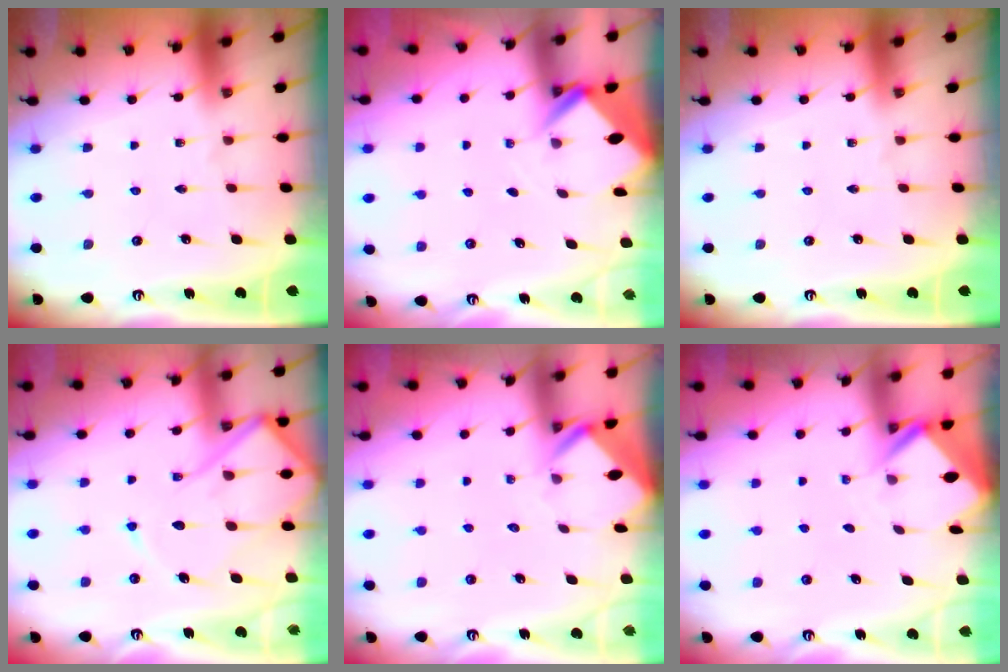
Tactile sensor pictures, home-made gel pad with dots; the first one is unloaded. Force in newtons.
{"total": 2.4, "press": 2.4, "slide": 0.1}
{"total": 0.0}
{"total": 12.7, "press": 12.6, "slide": 1.1}
{"total": 2.8, "press": 2.8, "slide": 0.1}
{"total": 2.4, "press": 2.4, "slide": 0.1}